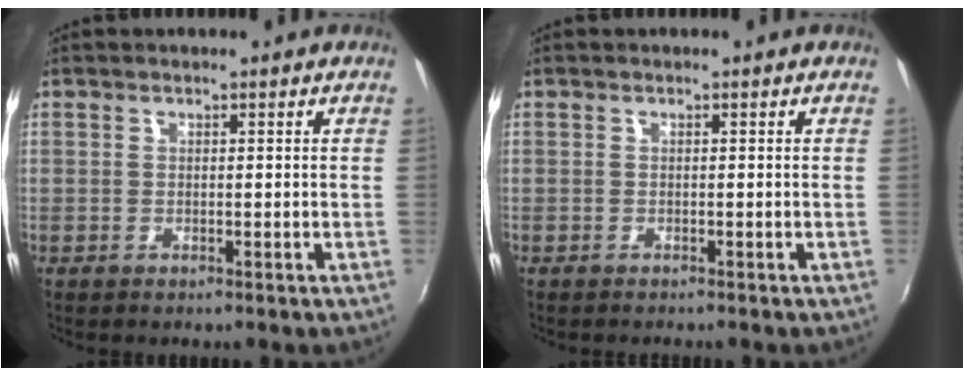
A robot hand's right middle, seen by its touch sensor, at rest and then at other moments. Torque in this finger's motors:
{"motor_torque": [0.47, -0.40, 0.29, 0.07]}